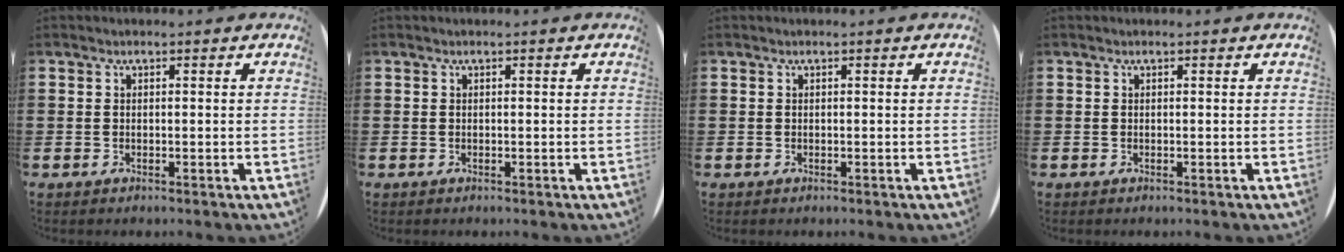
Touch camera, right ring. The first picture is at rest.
{"total": 0.0}
{"total": 0.0}
{"total": 0.0}